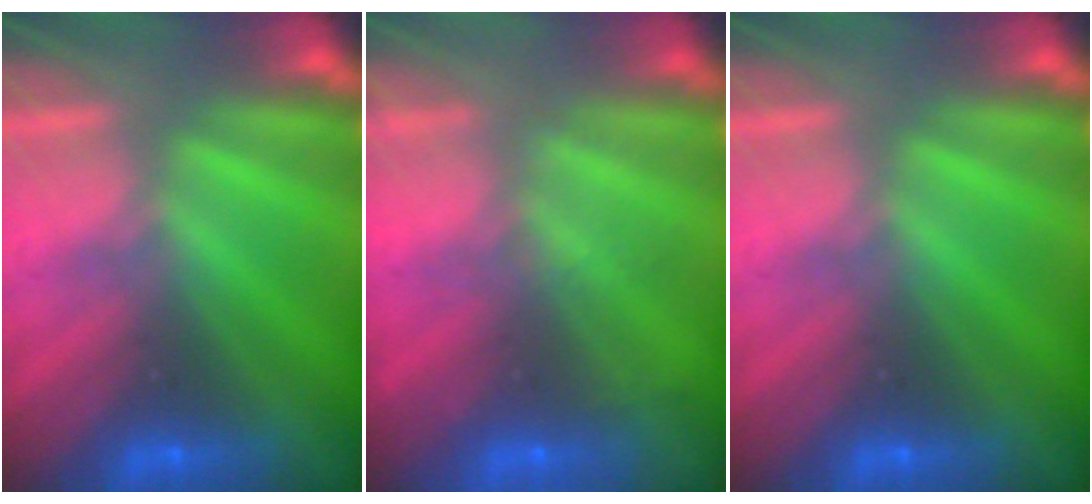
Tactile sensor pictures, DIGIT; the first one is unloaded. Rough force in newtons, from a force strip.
{"total": 1.9}
{"total": 0.0}